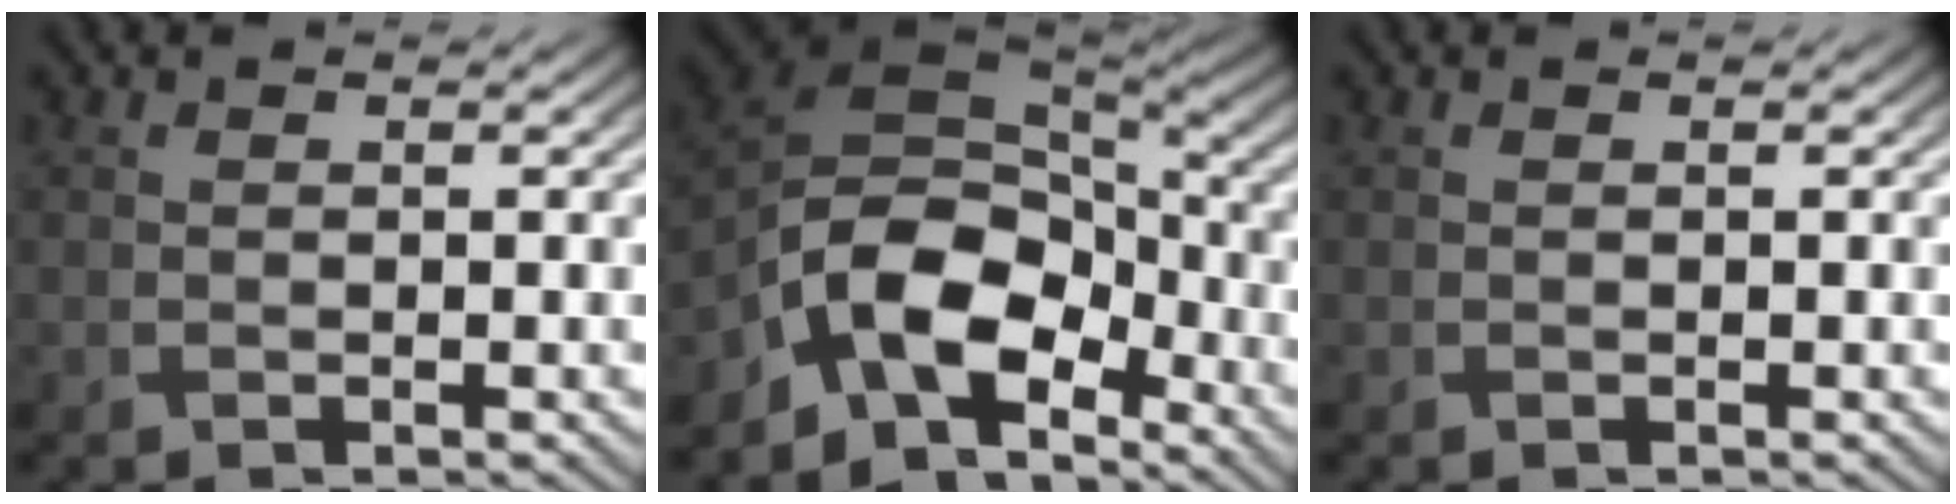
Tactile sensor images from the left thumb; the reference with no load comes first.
{"total": 12.4, "force": [-6.5, 7.0, 7.9], "torque": [-0.164, -0.008, -0.139]}
{"total": 0.0}